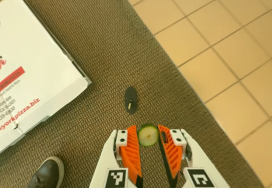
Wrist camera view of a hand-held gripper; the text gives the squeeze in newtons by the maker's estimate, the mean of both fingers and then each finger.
{"total": 6.4, "left": 6.2, "right": 6.7}